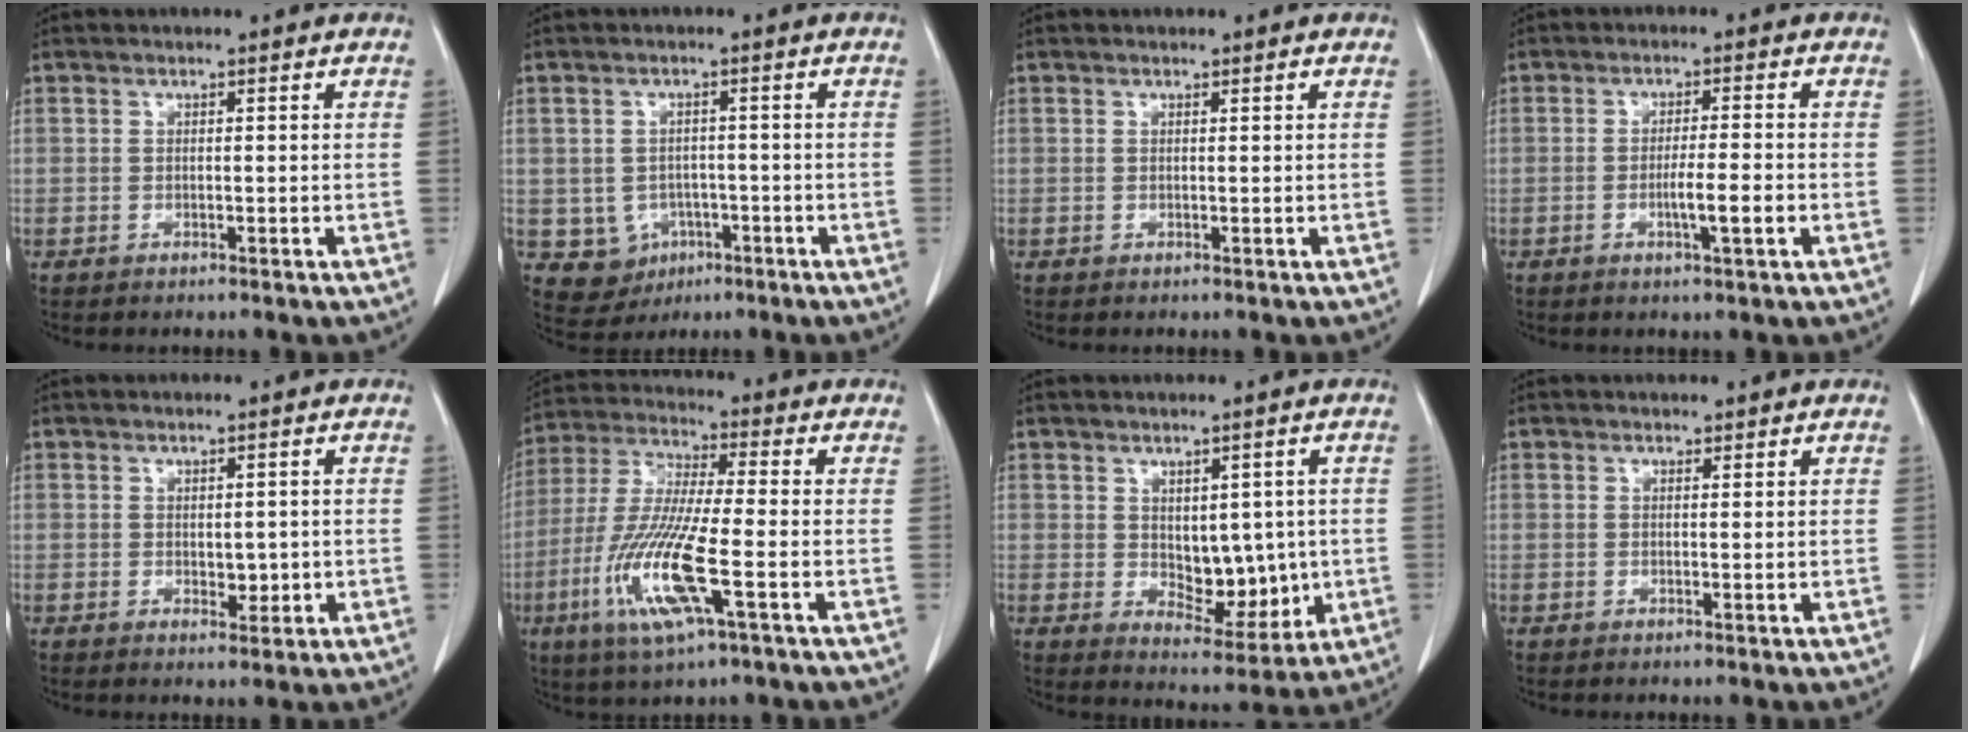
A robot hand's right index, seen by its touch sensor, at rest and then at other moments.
{"total": 5.8, "force": [-1.7, 5.4, 1.4], "torque": [-0.019, 0.005, -0.014]}
{"total": 0.0}
{"total": 4.4, "force": [-1.4, 0.0, 4.2], "torque": [-0.070, -0.005, -0.022]}
{"total": 2.4, "force": [-0.1, 1.4, 1.9], "torque": [-0.025, -0.004, 0.005]}
{"total": 13.9, "force": [-4.6, 1.2, 13.0], "torque": [-0.278, -0.021, -0.091]}
{"total": 7.6, "force": [0.2, 4.3, 6.3], "torque": [-0.080, -0.007, 0.022]}
{"total": 0.6, "force": [0.5, 0.2, 0.1], "torque": [-0.008, -0.003, 0.008]}